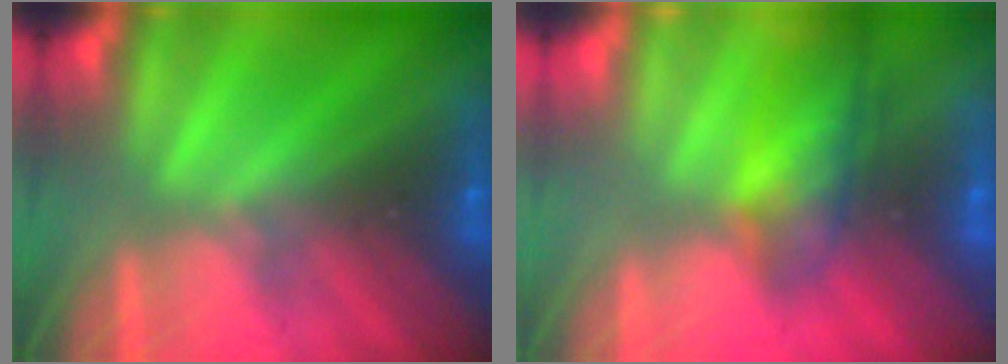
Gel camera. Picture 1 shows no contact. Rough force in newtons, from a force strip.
{"total": 7.5}